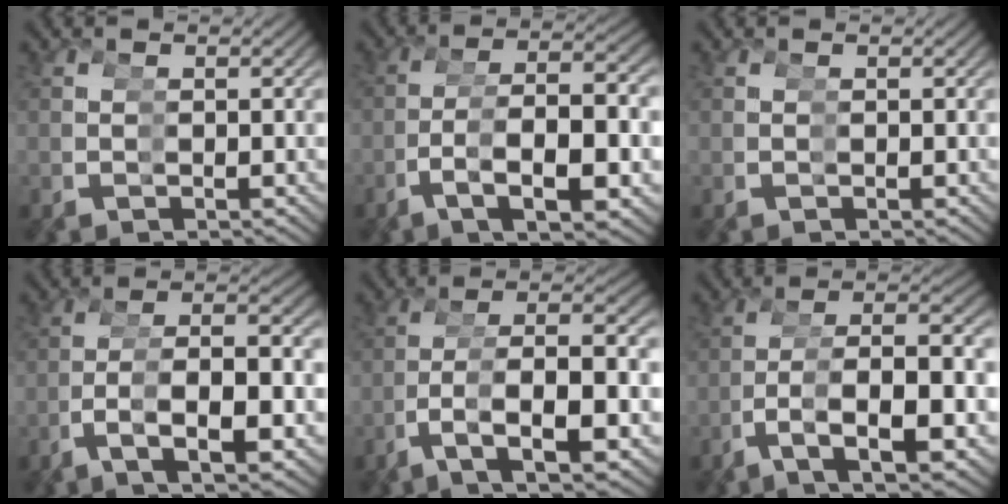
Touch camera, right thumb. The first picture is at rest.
{"total": 6.1, "force": [-0.4, 2.7, 5.5], "torque": [-0.097, 0.017, -0.004]}
{"total": 0.0}
{"total": 5.1, "force": [-0.3, 2.2, 4.6], "torque": [-0.082, 0.020, -0.003]}
{"total": 7.0, "force": [-0.4, 3.6, 6.0], "torque": [-0.116, 0.007, 0.000]}
{"total": 6.9, "force": [-0.4, 3.5, 5.9], "torque": [-0.113, 0.011, -0.003]}